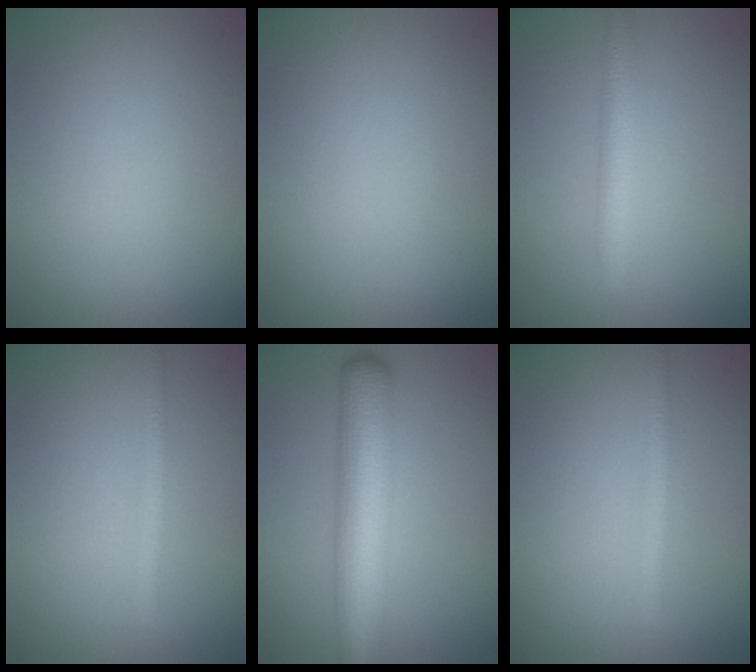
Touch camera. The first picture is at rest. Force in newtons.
{"total": 0.0}
{"total": 2.9, "press": 2.9, "slide": 0.1}
{"total": 1.6, "press": 1.6, "slide": 0.0}
{"total": 8.0, "press": 8.0, "slide": 0.3}
{"total": 1.6, "press": 1.6, "slide": 0.0}